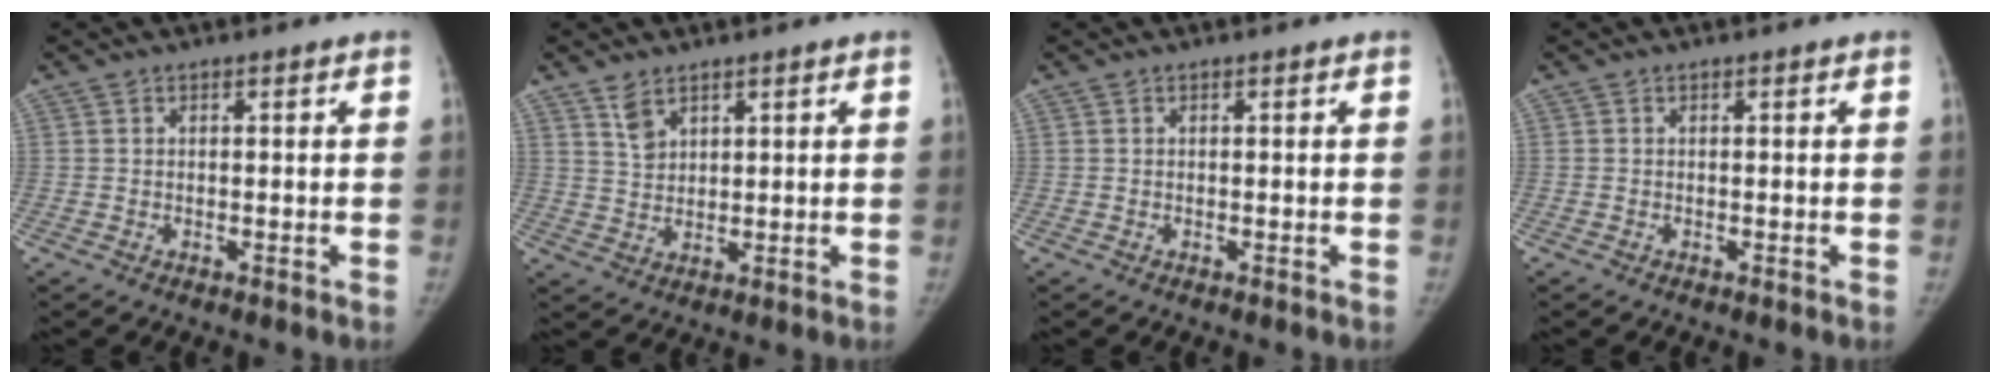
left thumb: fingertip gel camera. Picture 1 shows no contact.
{"total": 3.6, "force": [2.6, 1.9, 1.6], "torque": [-0.020, -0.023, 0.057]}
{"total": 0.0}
{"total": 0.0}